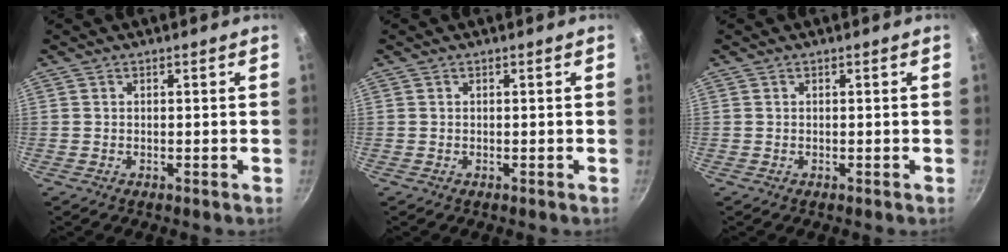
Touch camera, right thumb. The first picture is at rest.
{"total": 0.0}
{"total": 0.0}